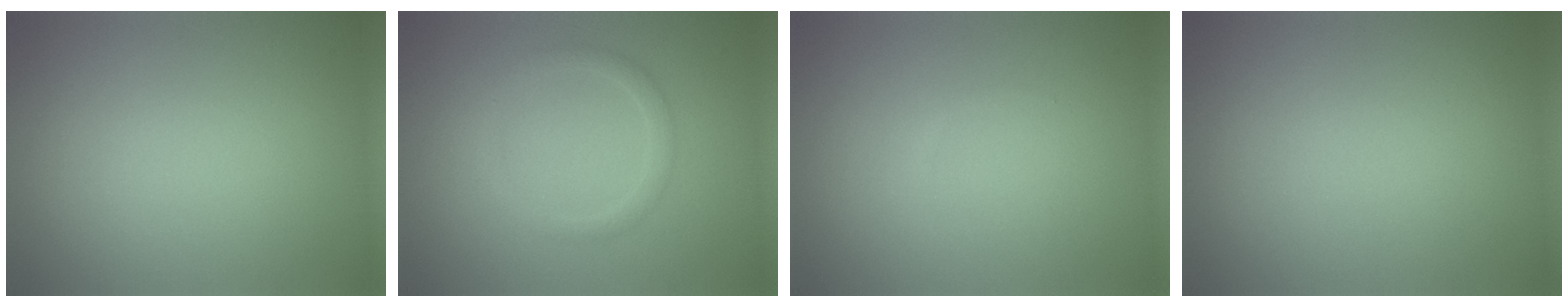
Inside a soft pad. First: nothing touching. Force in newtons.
{"total": 1.6, "press": 1.6, "slide": 0.0}
{"total": 0.0}
{"total": 0.0}